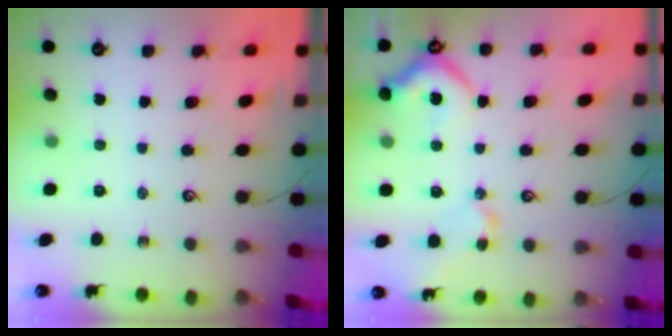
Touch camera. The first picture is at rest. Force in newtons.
{"total": 11.3, "press": 11.1, "slide": 1.5}